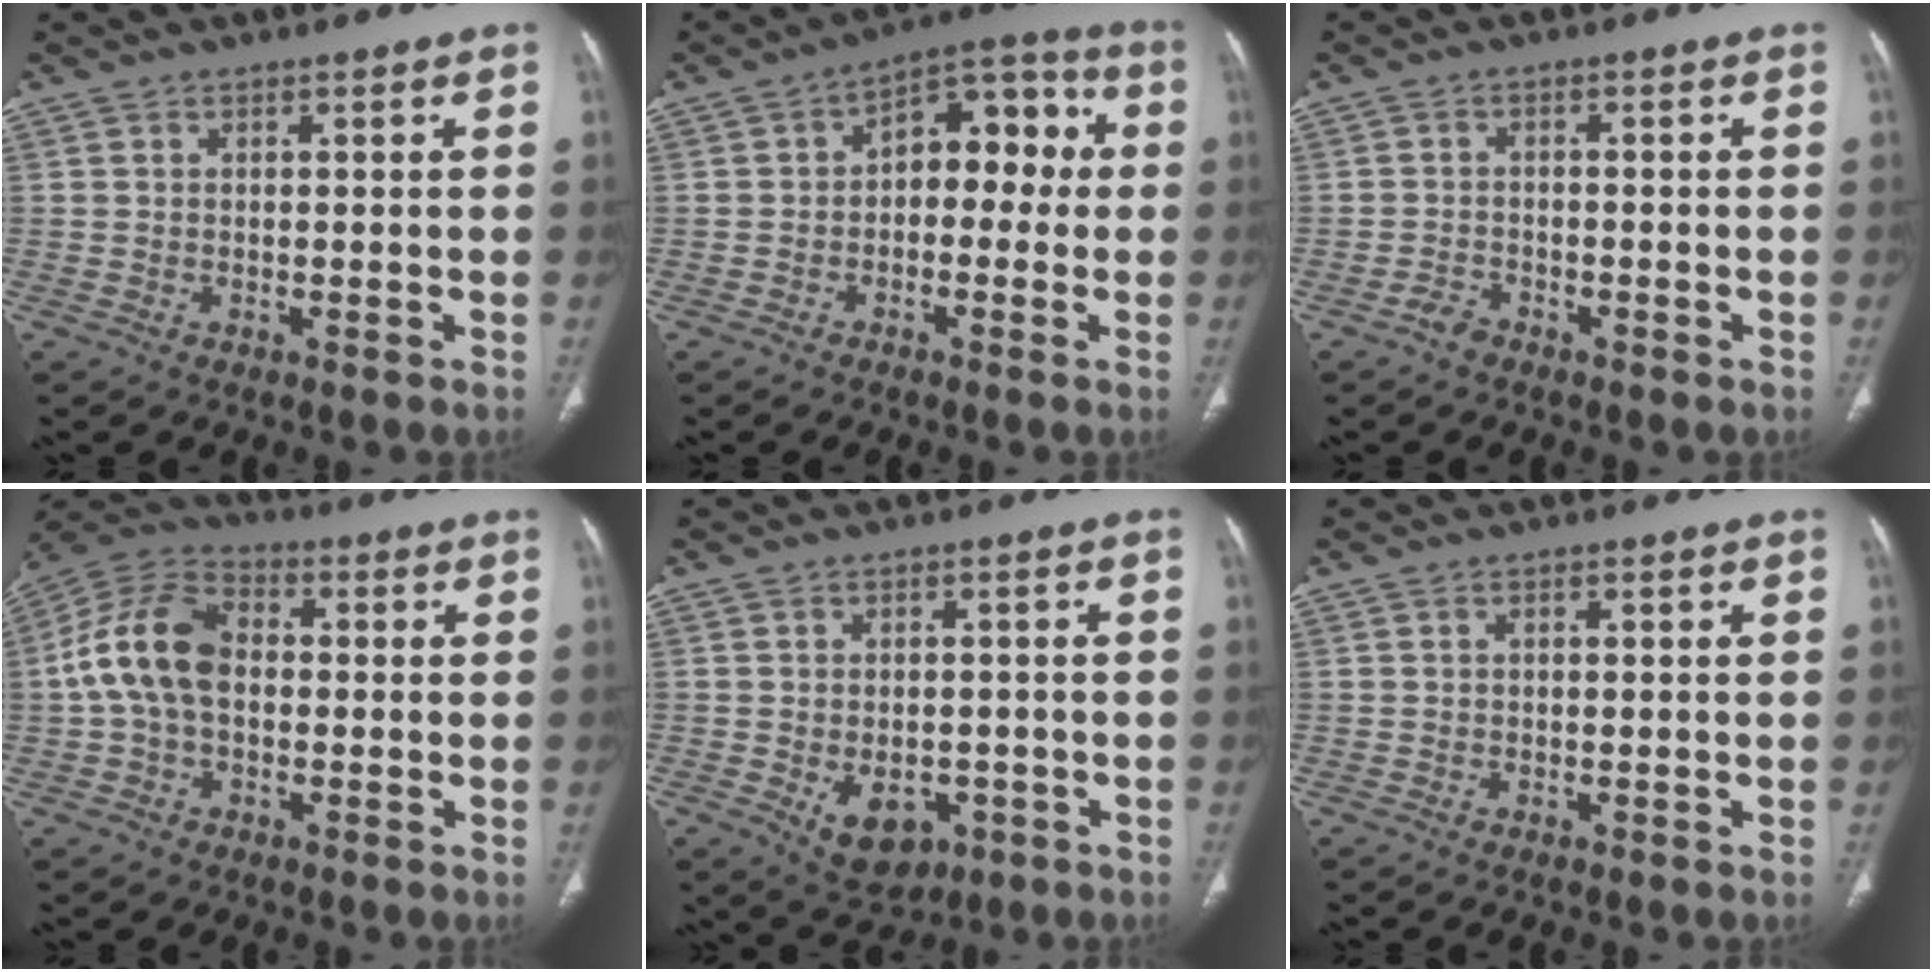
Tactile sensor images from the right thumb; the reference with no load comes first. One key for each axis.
{"total": 10.7, "fx": 0.1, "fy": 6.9, "fz": 8.2, "tx": -0.072, "ty": 0.044, "tz": -0.012}
{"total": 2.0, "fx": -1.7, "fy": 0.9, "fz": 0.6, "tx": -0.015, "ty": 0.008, "tz": -0.031}
{"total": 13.0, "fx": 0.0, "fy": 8.5, "fz": 9.8, "tx": -0.189, "ty": 0.034, "tz": -0.010}
{"total": 7.8, "fx": -2.6, "fy": 5.3, "fz": 5.1, "tx": -0.060, "ty": 0.007, "tz": -0.022}
{"total": 0.0}